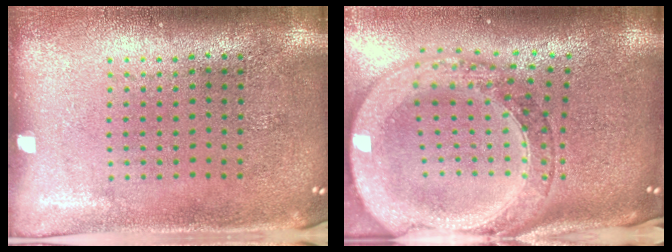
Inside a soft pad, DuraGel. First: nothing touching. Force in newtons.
{"total": 3.8, "press": 3.0, "slide": 2.4}